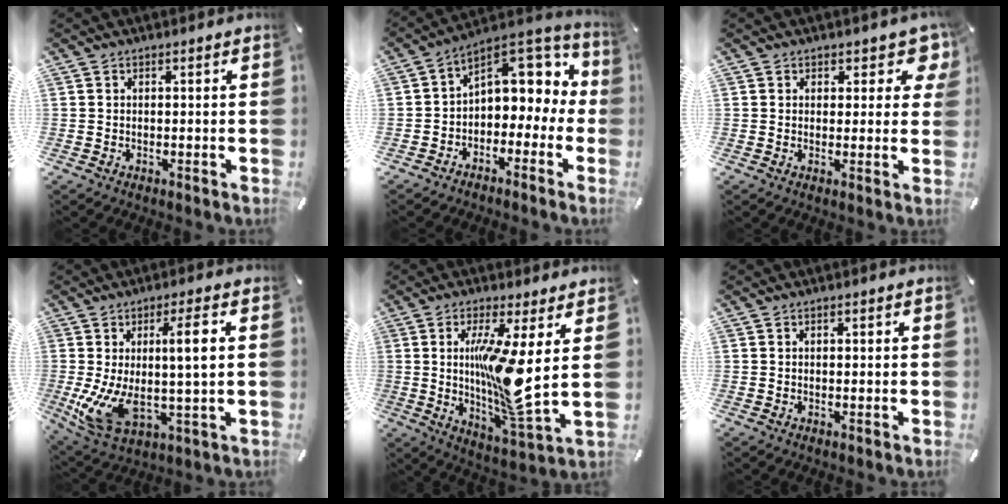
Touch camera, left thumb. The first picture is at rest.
{"total": 9.1, "force": [3.4, 6.7, 5.1], "torque": [-0.071, -0.029, 0.062]}
{"total": 5.5, "force": [3.4, 3.4, 2.6], "torque": [-0.005, -0.025, 0.052]}
{"total": 14.4, "force": [2.3, 4.0, 13.7], "torque": [-0.270, -0.014, 0.031]}
{"total": 16.0, "force": [2.1, 2.7, 15.6], "torque": [-0.286, -0.038, 0.021]}
{"total": 0.6, "force": [0.1, 0.4, 0.4], "torque": [-0.009, 0.002, 0.002]}